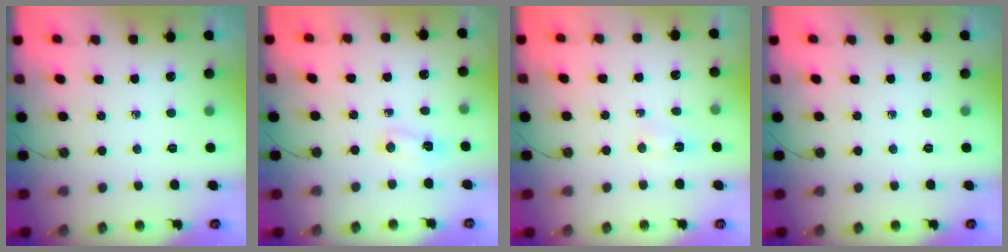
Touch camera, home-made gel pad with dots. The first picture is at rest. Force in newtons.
{"total": 2.4, "press": 2.1, "slide": 1.1}
{"total": 2.7, "press": 2.6, "slide": 0.3}
{"total": 0.0}